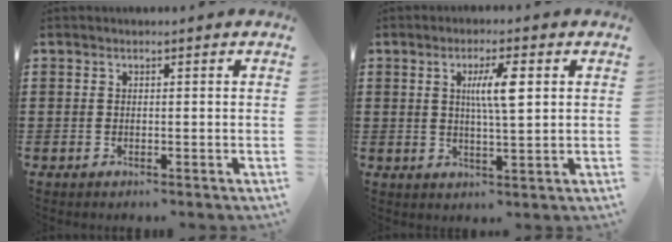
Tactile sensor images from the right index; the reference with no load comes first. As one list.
[{"total": 5.7, "force": [1.4, 1.0, 5.4], "torque": [-0.108, 0.007, 0.019]}]